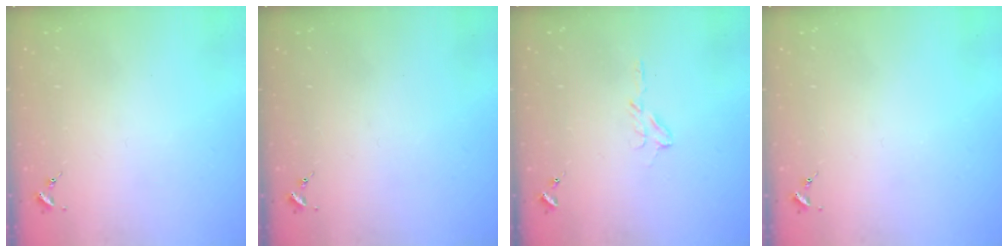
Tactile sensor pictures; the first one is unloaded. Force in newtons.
{"total": 0.0}
{"total": 5.5, "press": 5.5, "slide": 0.5}
{"total": 0.0}